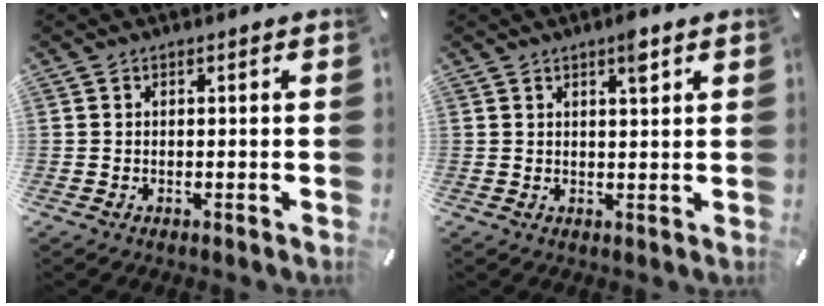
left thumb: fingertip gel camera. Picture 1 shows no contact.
{"total": 3.4, "force": [2.1, 0.7, 2.6], "torque": [-0.040, -0.004, 0.032]}